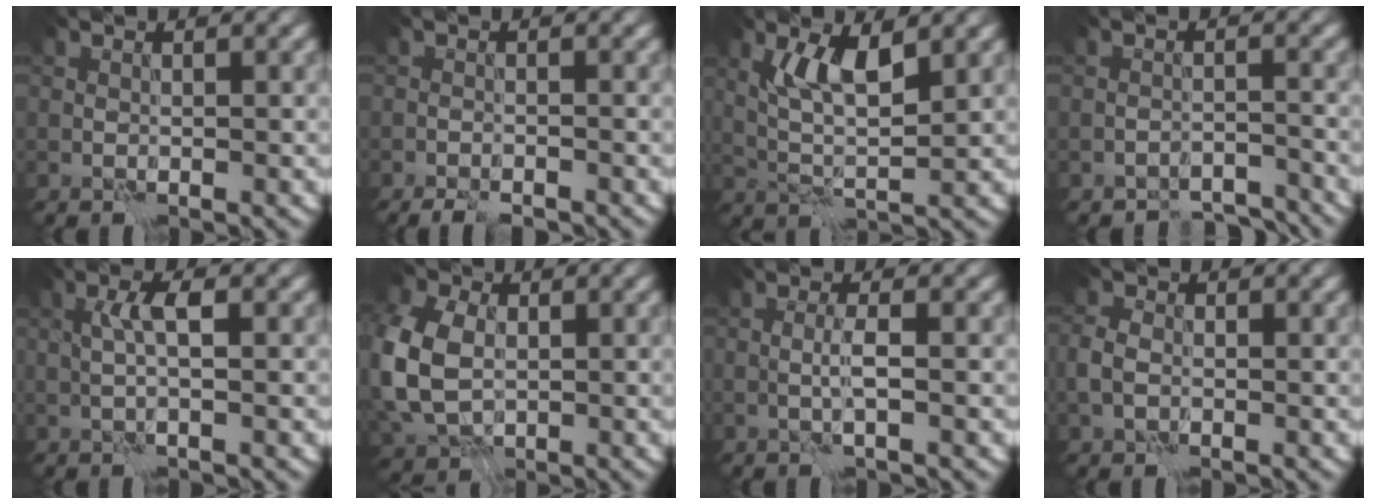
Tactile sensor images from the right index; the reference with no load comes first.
{"total": 2.4, "force": [-2.2, 0.6, 0.9], "torque": [-0.015, 0.001, -0.032]}
{"total": 4.2, "force": [2.0, 1.1, 3.5], "torque": [-0.076, -0.005, 0.039]}
{"total": 4.4, "force": [-4.3, 1.0, 0.3], "torque": [0.003, -0.003, -0.061]}
{"total": 2.0, "force": [0.6, 0.1, 1.9], "torque": [-0.036, 0.008, 0.009]}
{"total": 10.2, "force": [0.0, 7.8, 6.6], "torque": [-0.172, -0.007, -0.006]}
{"total": 1.2, "force": [0.0, -0.3, 1.1], "torque": [-0.023, 0.003, -0.002]}
{"total": 1.7, "force": [-0.5, 1.3, 0.9], "torque": [-0.018, 0.001, -0.015]}